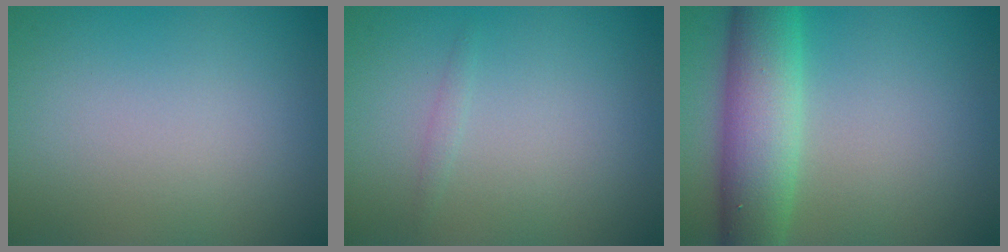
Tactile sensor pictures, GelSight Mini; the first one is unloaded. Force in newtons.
{"total": 0.6, "press": 0.5, "slide": 0.0}
{"total": 7.2, "press": 7.2, "slide": 0.4}